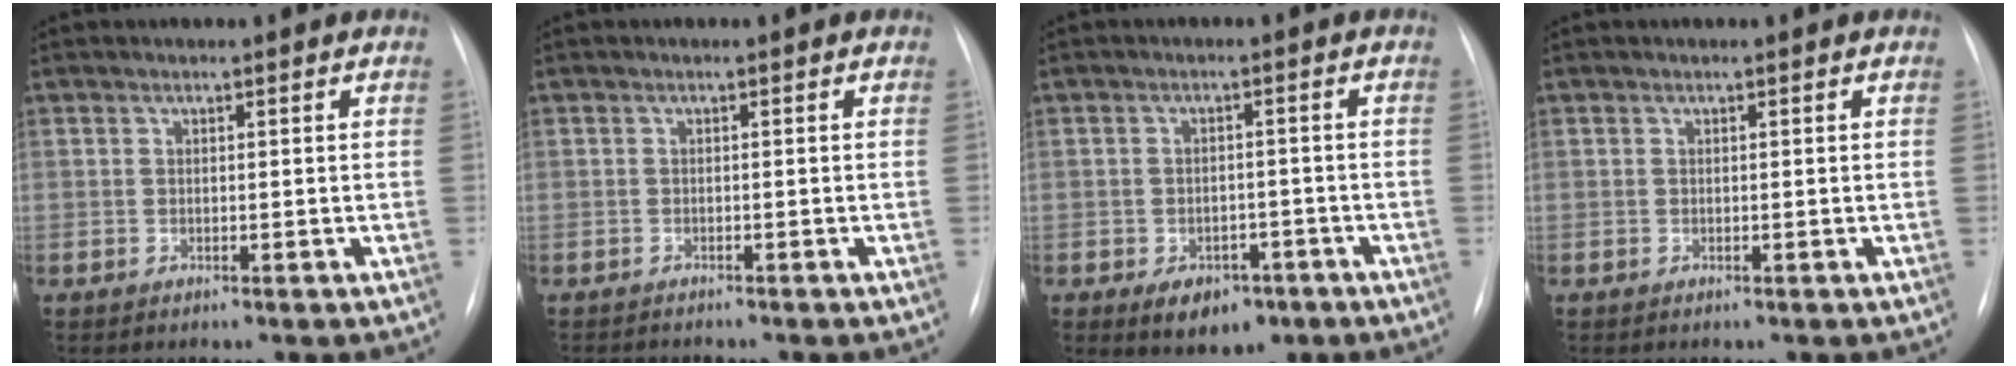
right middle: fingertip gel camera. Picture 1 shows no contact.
{"total": 2.2, "force": [-2.2, 0.3, 0.5], "torque": [-0.003, -0.007, -0.029]}
{"total": 6.0, "force": [-3.2, 4.0, 3.2], "torque": [-0.043, 0.007, -0.034]}
{"total": 0.0}